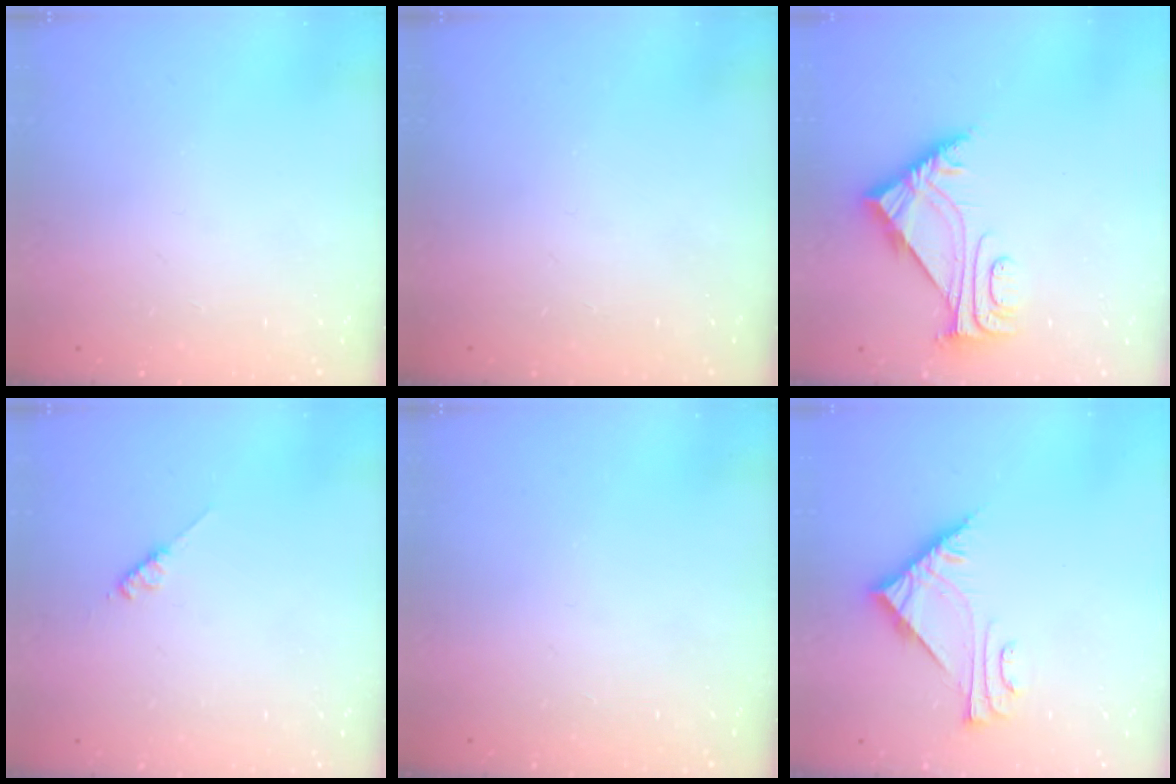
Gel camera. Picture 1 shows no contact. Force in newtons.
{"total": 0.0}
{"total": 6.5, "press": 6.5, "slide": 0.2}
{"total": 2.8, "press": 2.8, "slide": 0.5}
{"total": 0.0}
{"total": 7.0, "press": 7.0, "slide": 0.2}